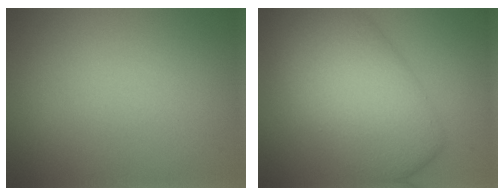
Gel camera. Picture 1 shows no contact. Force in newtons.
{"total": 10.5, "press": 10.4, "slide": 0.7}